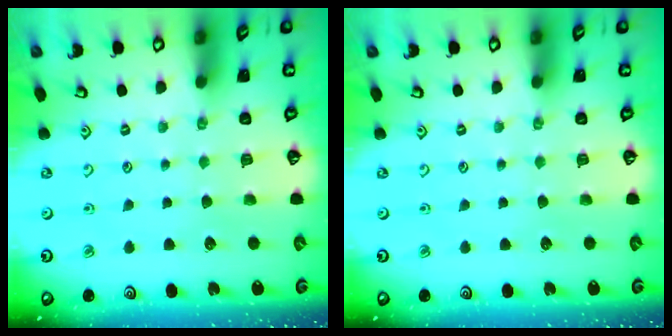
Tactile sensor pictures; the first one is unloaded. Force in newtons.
{"total": 0.0}